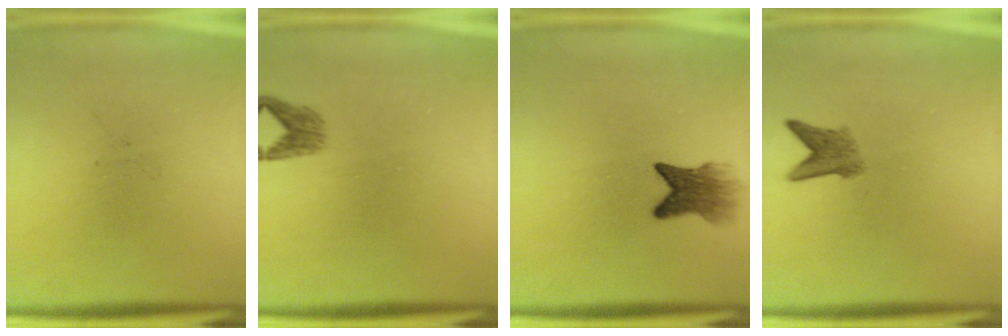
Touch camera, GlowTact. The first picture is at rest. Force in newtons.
{"total": 1.8}
{"total": 4.8}
{"total": 3.0}